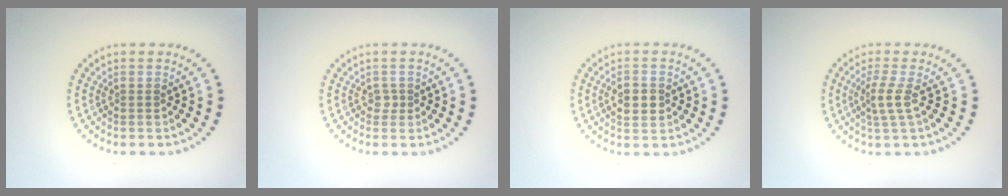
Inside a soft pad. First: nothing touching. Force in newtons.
{"total": 0.7, "press": 0.6, "slide": 0.4}
{"total": 2.7, "press": 2.7, "slide": 0.1}
{"total": 2.2, "press": 1.6, "slide": 1.5}